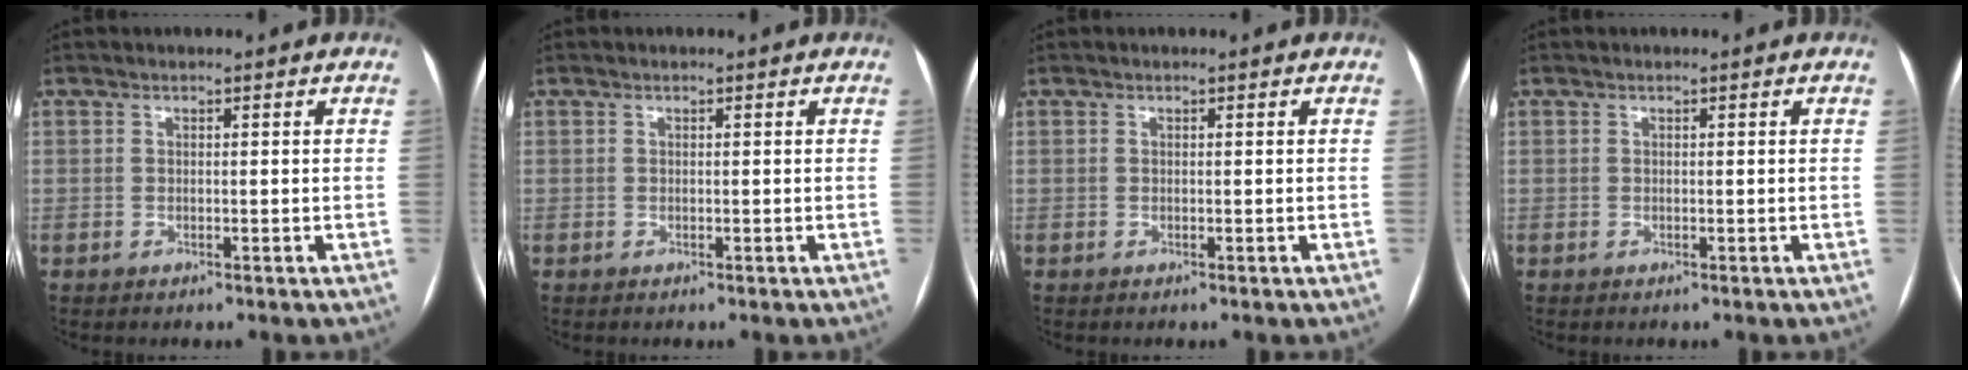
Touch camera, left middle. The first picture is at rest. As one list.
[{"total": 0.0}, {"total": 0.0}, {"total": 0.0}]